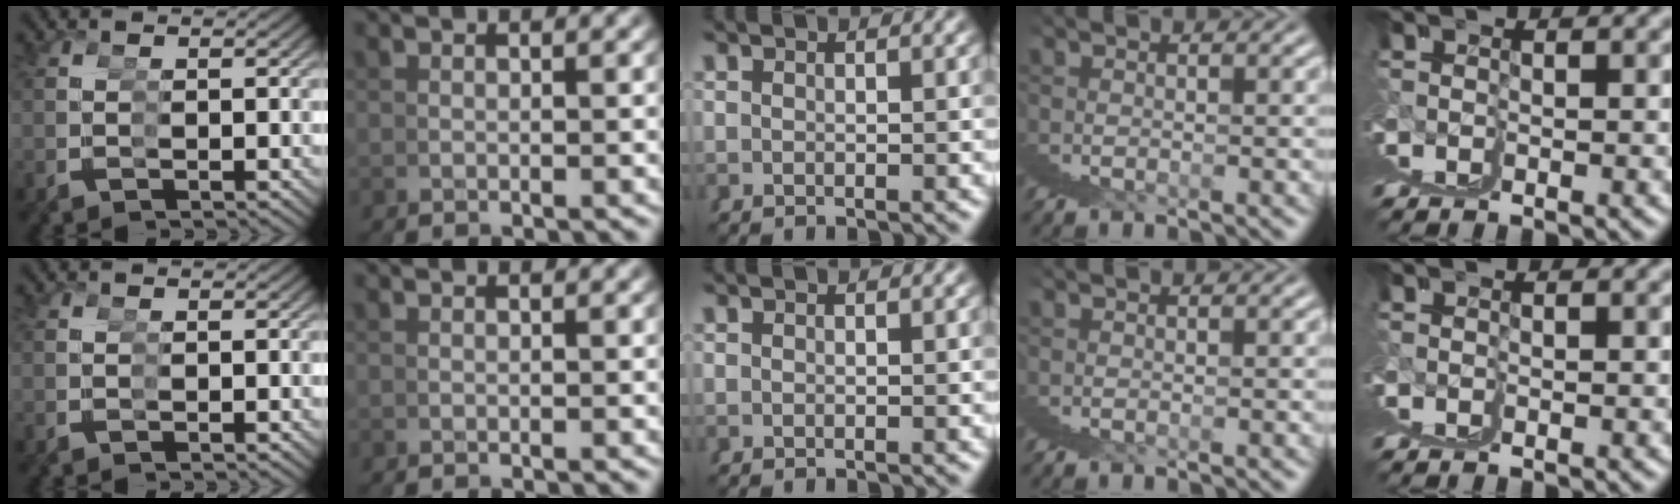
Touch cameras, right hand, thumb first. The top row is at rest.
{}